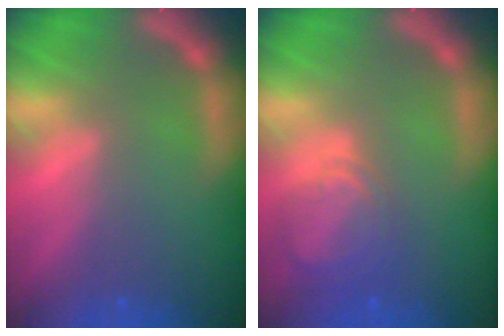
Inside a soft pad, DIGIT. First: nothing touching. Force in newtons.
{"total": 4.5}